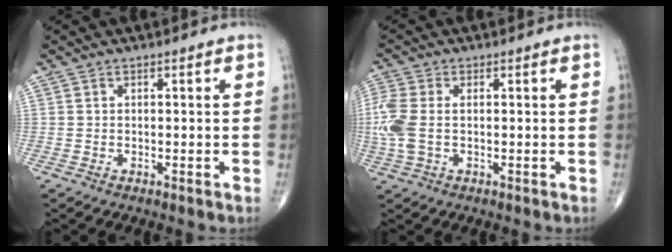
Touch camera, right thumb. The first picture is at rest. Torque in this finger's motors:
{"motor_torque": [0.24, 0.12, 0.88, 0.19, 0.10]}